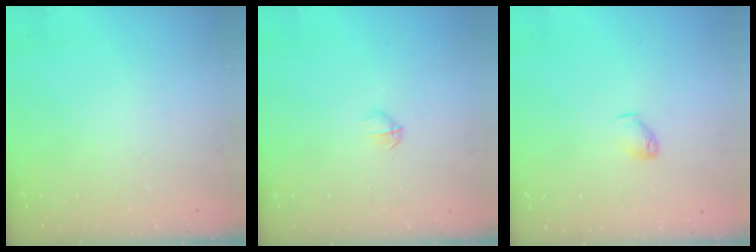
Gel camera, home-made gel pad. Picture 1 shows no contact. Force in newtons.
{"total": 2.7, "press": 2.6, "slide": 0.8}
{"total": 3.9, "press": 3.8, "slide": 0.8}